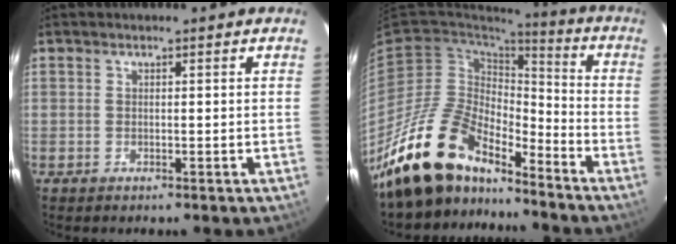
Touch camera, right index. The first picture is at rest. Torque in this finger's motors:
{"motor_torque": [1.02, -1.12, 1.05, 0.21]}